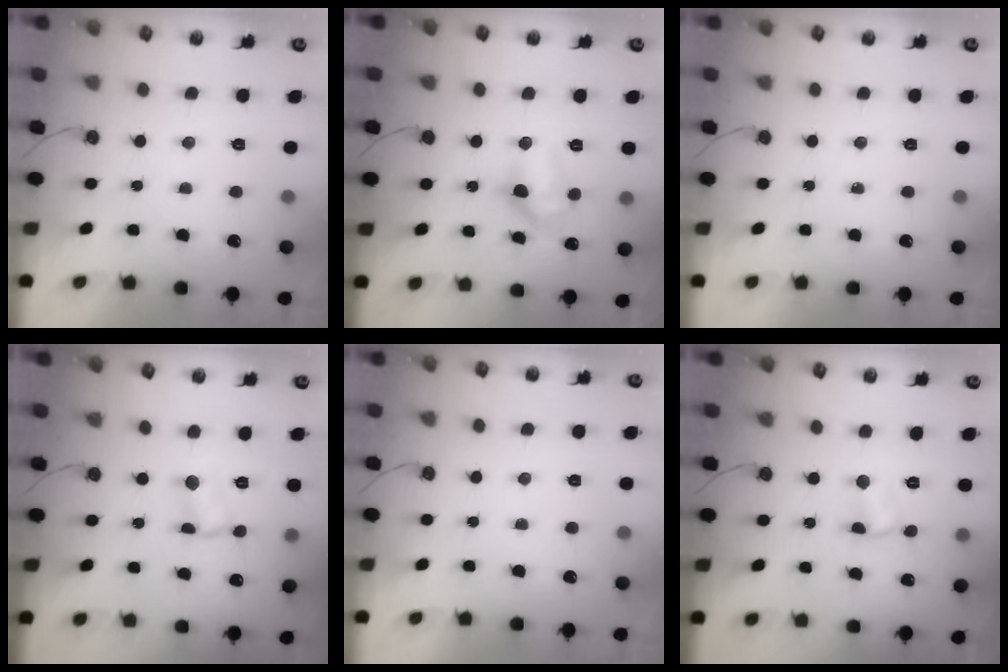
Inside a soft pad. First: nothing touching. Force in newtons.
{"total": 10.8, "press": 10.7, "slide": 1.1}
{"total": 0.0}
{"total": 1.6, "press": 1.6, "slide": 0.3}
{"total": 0.0}
{"total": 1.5, "press": 1.4, "slide": 0.5}